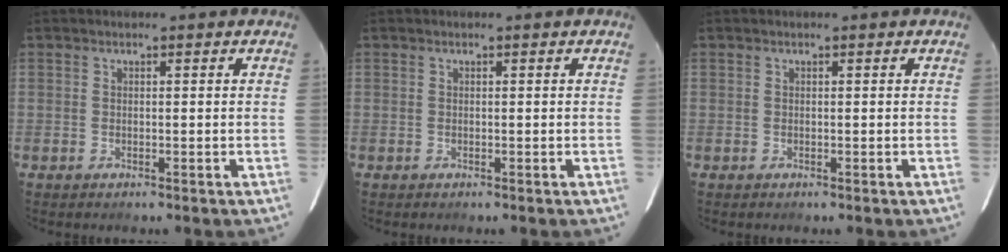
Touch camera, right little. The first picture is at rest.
{"total": 0.0}
{"total": 0.0}